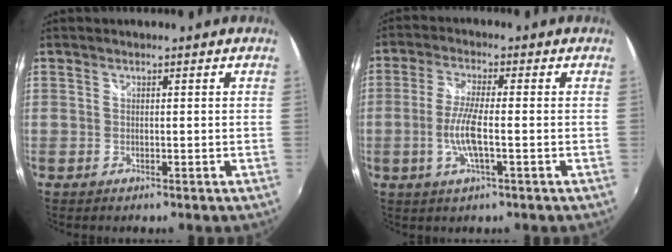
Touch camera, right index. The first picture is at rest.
{"total": 6.9, "force": [-1.6, 1.0, 6.6], "torque": [-0.137, -0.005, -0.033]}